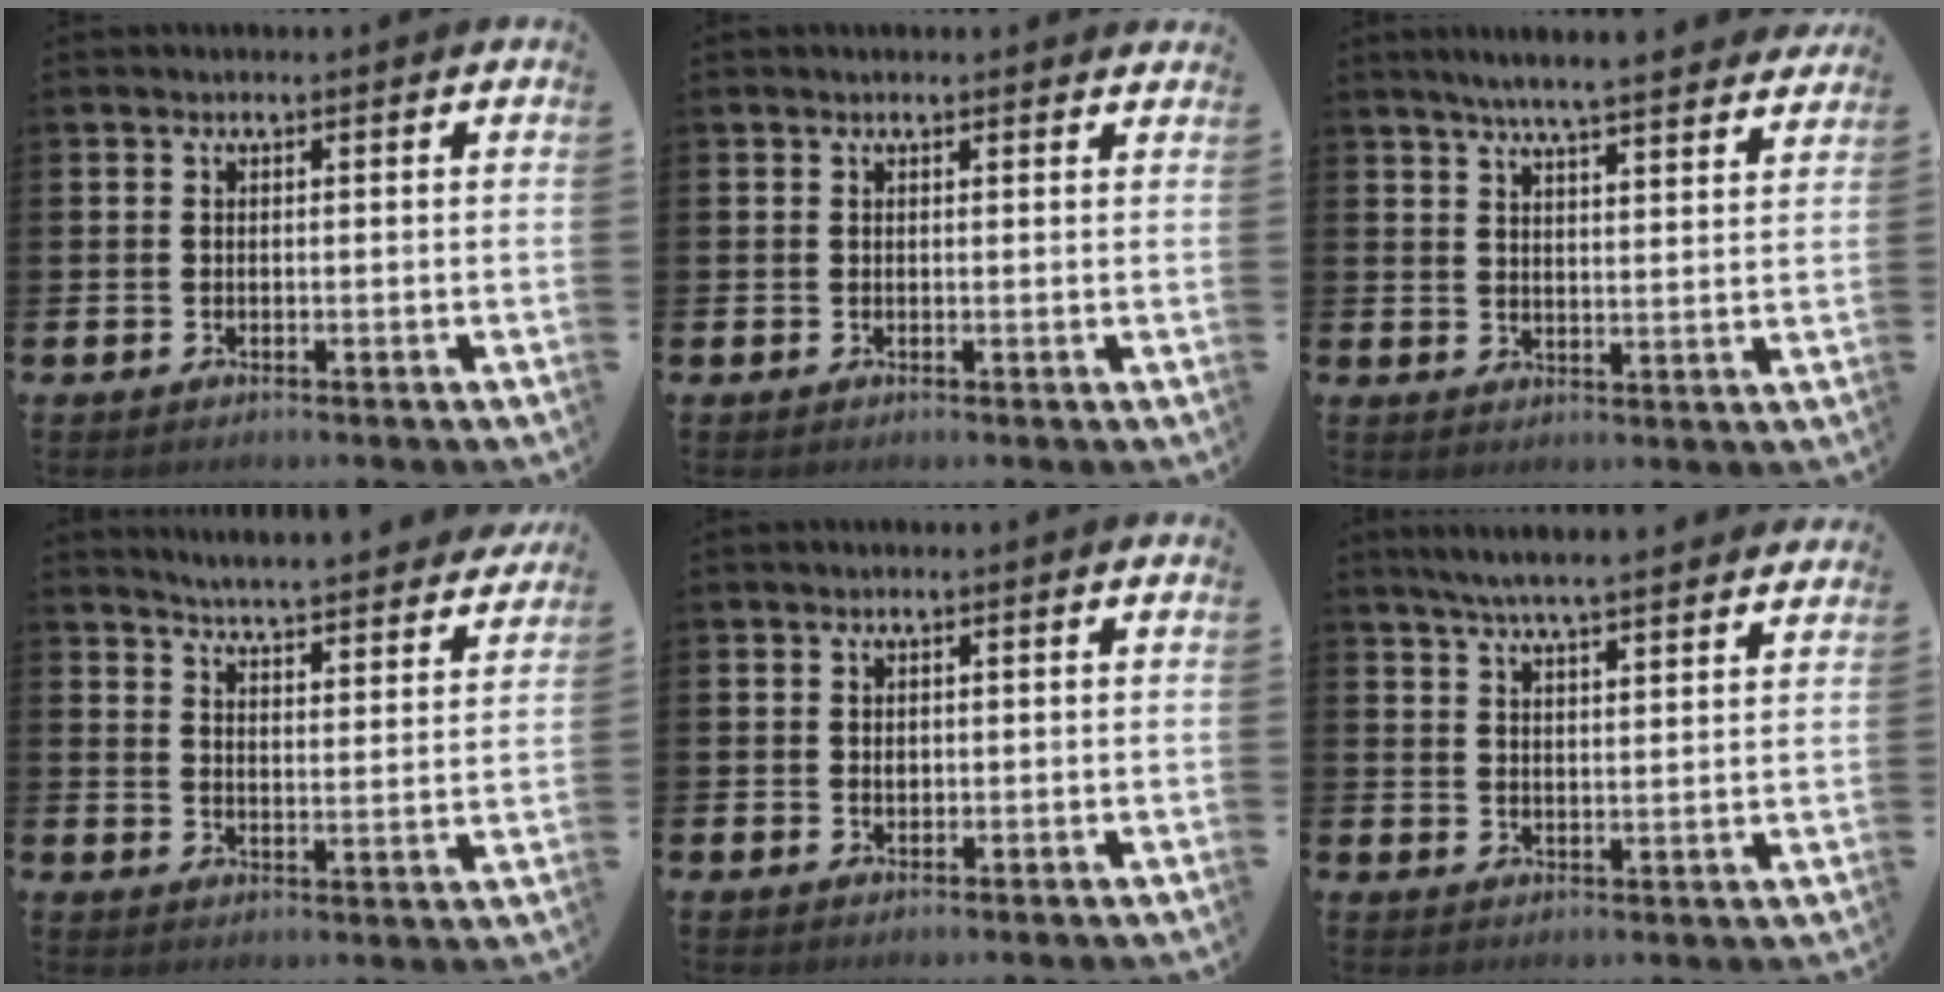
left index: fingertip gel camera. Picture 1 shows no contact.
{"total": 0.7, "force": [0.7, 0.0, 0.1], "torque": [-0.003, 0.000, 0.014]}
{"total": 6.1, "force": [5.8, -0.2, 1.8], "torque": [-0.042, -0.033, 0.099]}
{"total": 5.0, "force": [5.0, -0.1, 0.6], "torque": [-0.030, -0.046, 0.083]}
{"total": 0.8, "force": [0.2, 0.6, 0.5], "torque": [0.003, 0.000, 0.000]}
{"total": 6.0, "force": [5.8, -0.1, 1.5], "torque": [-0.043, -0.031, 0.102]}